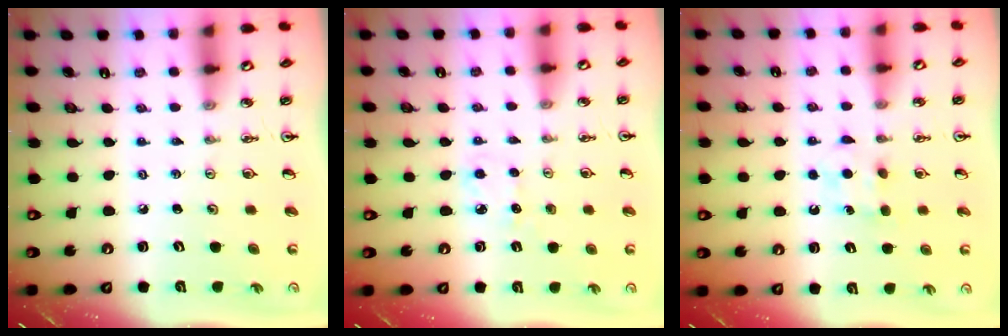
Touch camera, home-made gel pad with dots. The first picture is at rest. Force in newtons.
{"total": 5.3, "press": 5.3, "slide": 0.5}
{"total": 4.9, "press": 4.8, "slide": 0.7}